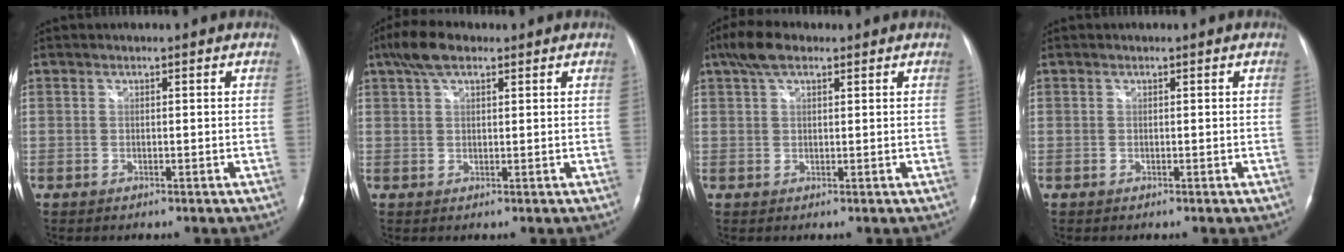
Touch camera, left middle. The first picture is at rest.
{"total": 5.3, "force": [3.4, 2.0, 3.5], "torque": [-0.075, 0.024, 0.062]}
{"total": 4.9, "force": [3.2, 2.0, 3.2], "torque": [-0.070, 0.024, 0.058]}
{"total": 0.0}